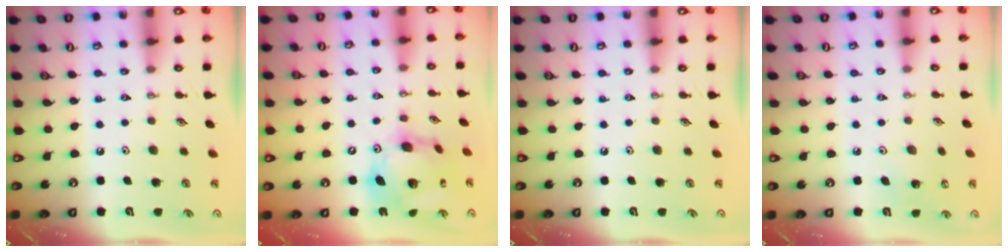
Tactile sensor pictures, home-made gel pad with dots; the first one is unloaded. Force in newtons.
{"total": 17.3, "press": 17.2, "slide": 1.8}
{"total": 0.0}
{"total": 6.5, "press": 6.2, "slide": 1.9}